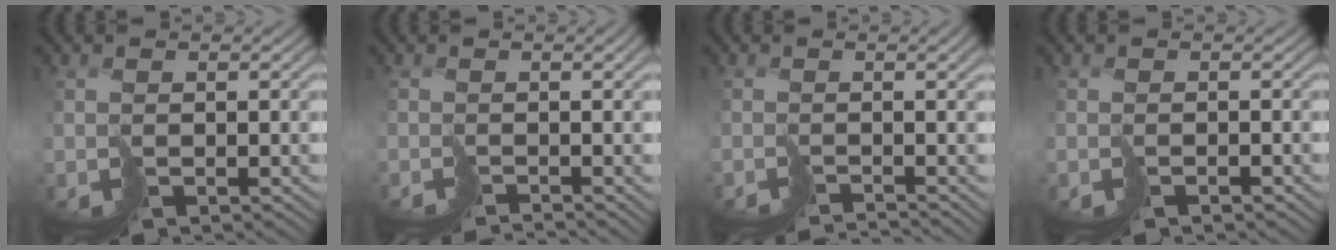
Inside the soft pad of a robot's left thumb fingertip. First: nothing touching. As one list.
[{"total": 2.8, "force": [-2.2, -0.6, 1.6], "torque": [-0.007, -0.004, -0.038]}, {"total": 3.3, "force": [-2.5, -0.5, 2.1], "torque": [-0.012, -0.007, -0.040]}, {"total": 1.1, "force": [-1.1, 0.0, -0.2], "torque": [0.011, -0.001, -0.017]}]